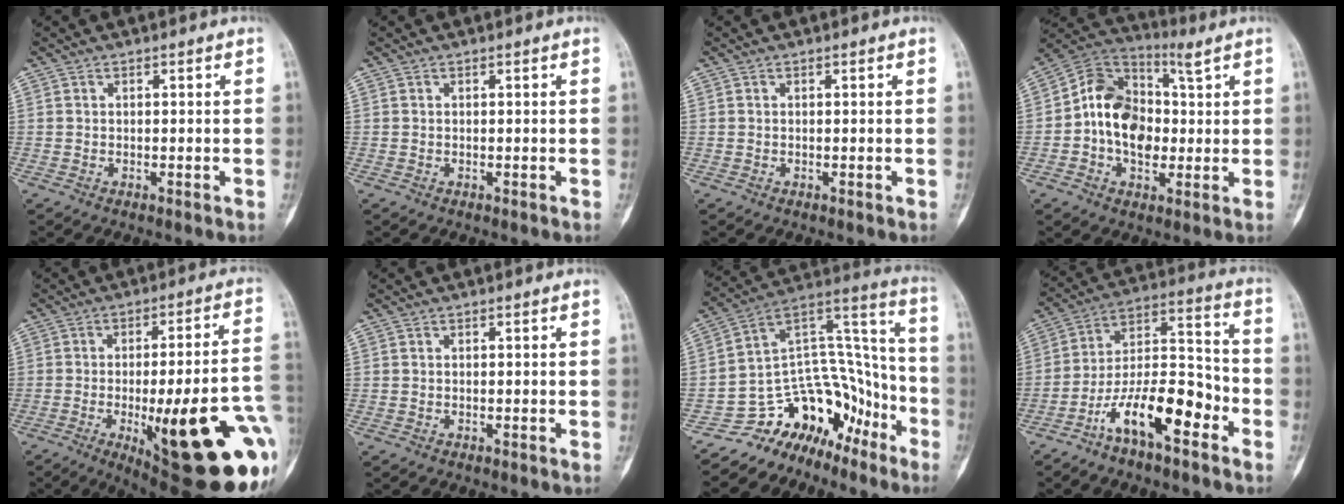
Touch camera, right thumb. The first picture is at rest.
{"total": 0.0}
{"total": 0.0}
{"total": 12.8, "force": [1.0, 9.2, 8.9], "torque": [-0.128, 0.022, 0.012]}
{"total": 29.5, "force": [-7.9, 7.8, 27.3], "torque": [-0.291, 0.001, -0.090]}
{"total": 0.0}
{"total": 16.8, "force": [-11.7, 11.1, 4.6], "torque": [0.003, 0.174, -0.197]}
{"total": 15.1, "force": [-8.0, 5.8, 11.4], "torque": [-0.191, 0.075, -0.145]}